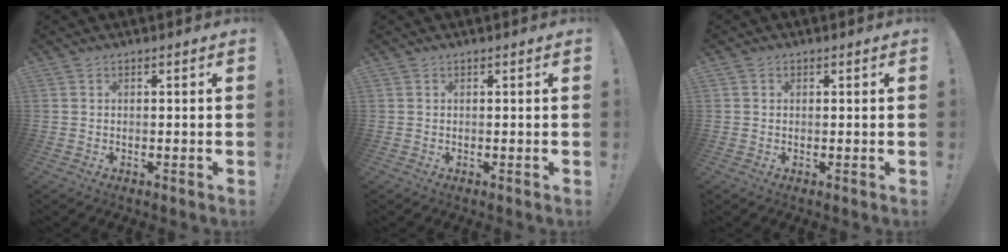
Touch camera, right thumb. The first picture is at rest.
{"total": 0.0}
{"total": 0.6, "force": [0.3, 0.5, -0.2], "torque": [0.013, -0.003, 0.003]}